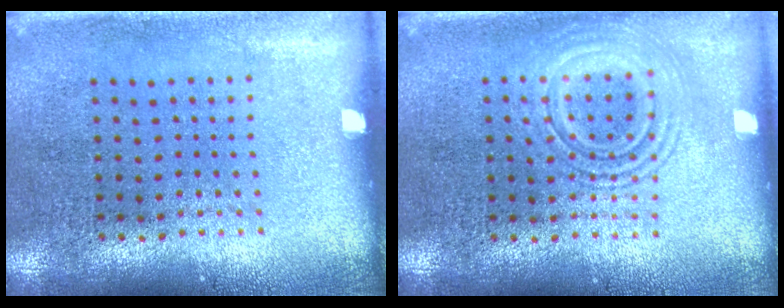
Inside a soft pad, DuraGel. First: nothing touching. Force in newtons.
{"total": 2.6, "press": 2.6, "slide": 0.5}